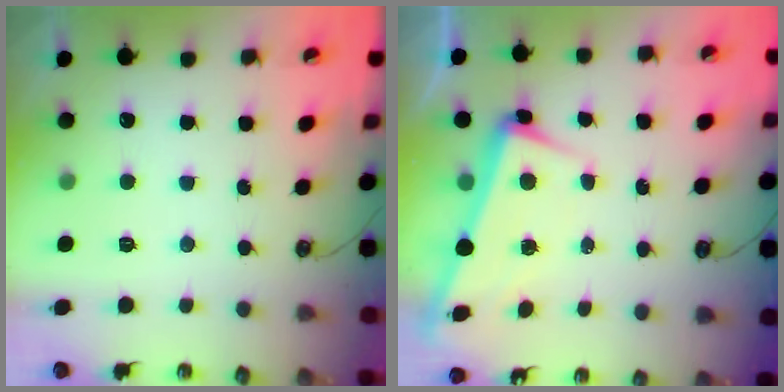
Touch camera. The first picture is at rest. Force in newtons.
{"total": 3.1, "press": 3.0, "slide": 0.9}